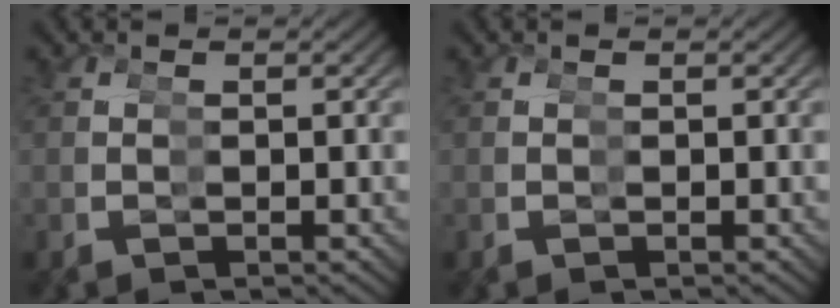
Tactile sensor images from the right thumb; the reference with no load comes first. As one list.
[{"total": 0.0}]